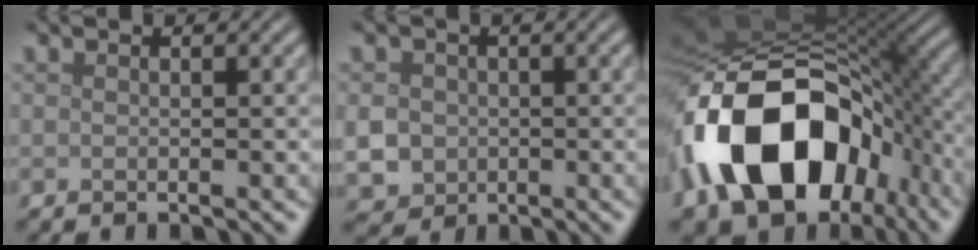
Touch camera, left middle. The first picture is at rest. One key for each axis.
{"total": 3.7, "fx": -0.4, "fy": 3.4, "fz": 1.6, "tx": -0.041, "ty": -0.007, "tz": -0.008}
{"total": 18.1, "fx": -4.9, "fy": 12.2, "fz": 12.4, "tx": -0.243, "ty": -0.033, "tz": -0.072}